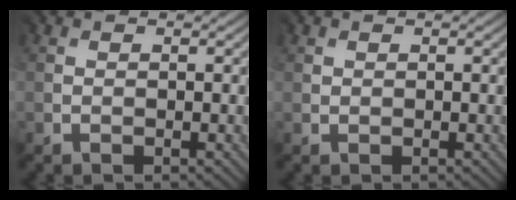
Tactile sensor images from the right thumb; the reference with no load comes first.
{"total": 0.8, "force": [0.7, 0.4, -0.1], "torque": [0.002, -0.002, 0.013]}